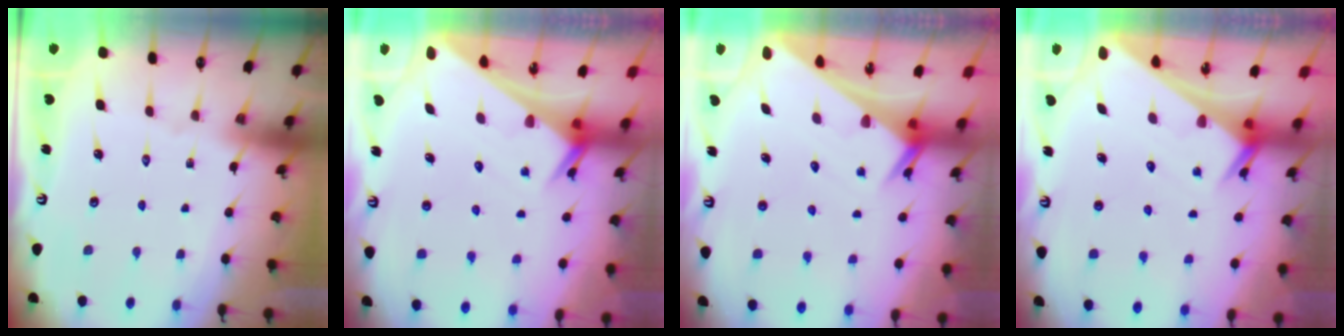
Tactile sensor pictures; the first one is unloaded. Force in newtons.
{"total": 2.5, "press": 2.5, "slide": 0.2}
{"total": 3.0, "press": 2.9, "slide": 0.3}
{"total": 2.5, "press": 2.5, "slide": 0.2}